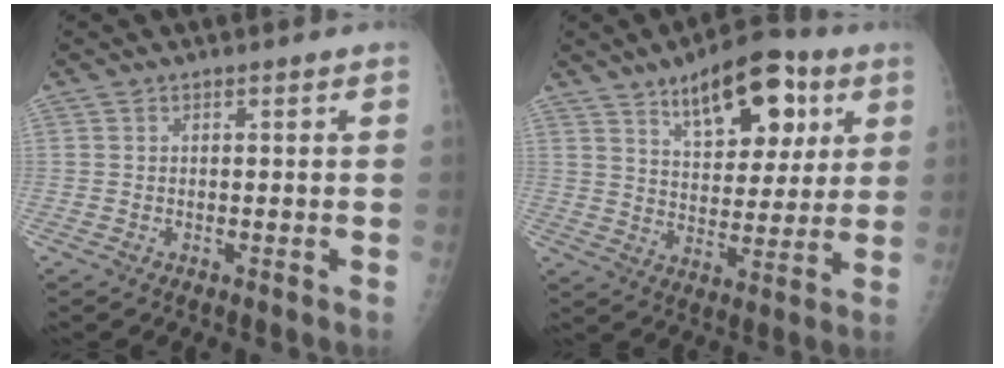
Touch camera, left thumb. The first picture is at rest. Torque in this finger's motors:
{"motor_torque": [0.11, 0.20, 0.38, 0.08, 0.21]}